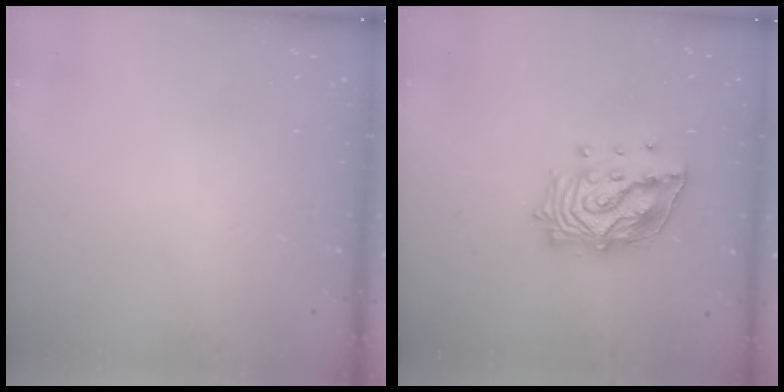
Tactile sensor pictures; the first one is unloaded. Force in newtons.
{"total": 16.3, "press": 16.2, "slide": 2.1}